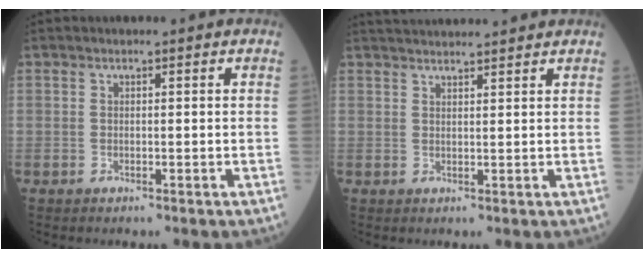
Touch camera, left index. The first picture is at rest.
{"total": 7.8, "force": [7.3, -0.1, 2.7], "torque": [-0.044, 0.028, 0.103]}